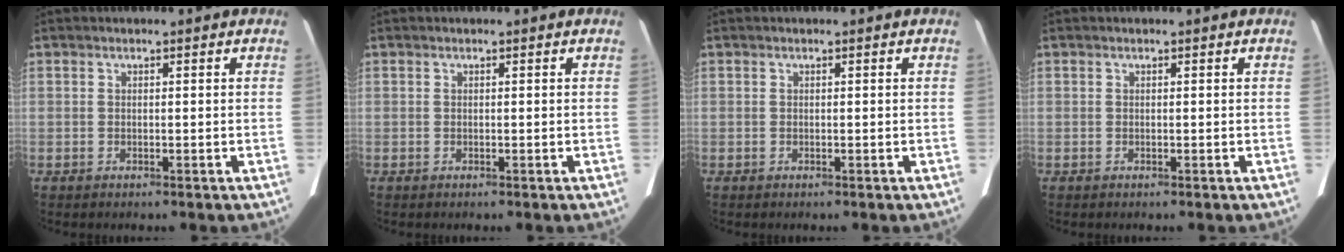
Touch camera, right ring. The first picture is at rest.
{"total": 0.0}
{"total": 0.0}
{"total": 0.0}